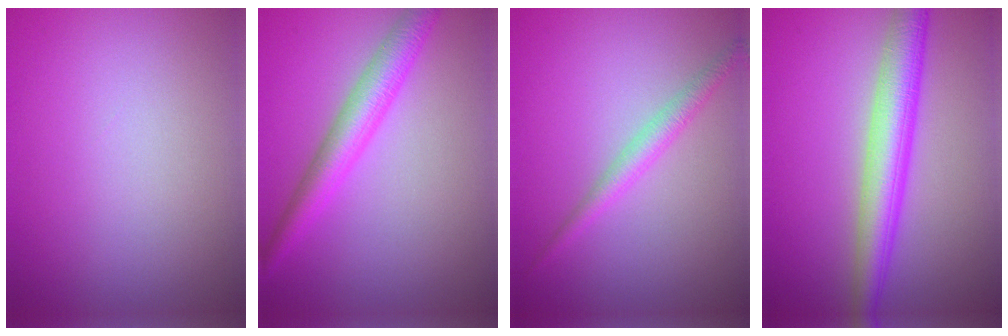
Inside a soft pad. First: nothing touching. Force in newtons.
{"total": 4.0, "press": 4.0, "slide": 0.1}
{"total": 2.1, "press": 2.1, "slide": 0.0}
{"total": 5.4, "press": 5.4, "slide": 0.2}